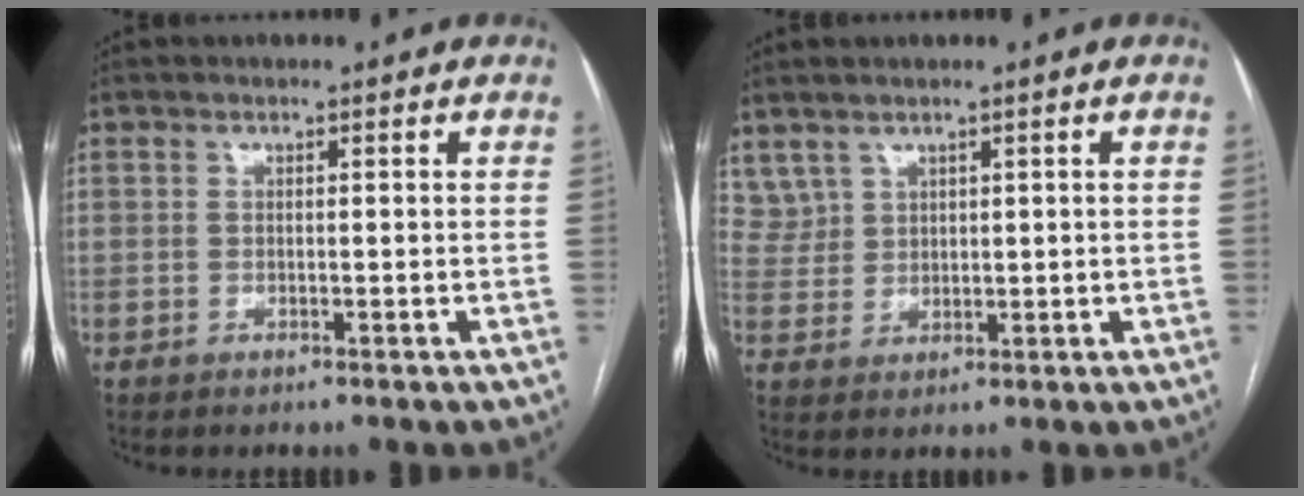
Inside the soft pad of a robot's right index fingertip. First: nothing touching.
{"total": 3.7, "force": [2.9, 2.3, 0.3], "torque": [-0.004, 0.005, 0.066]}